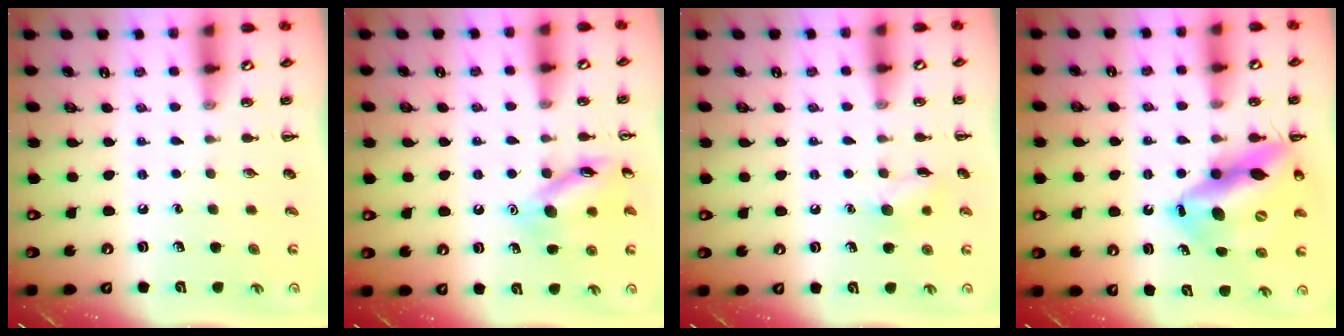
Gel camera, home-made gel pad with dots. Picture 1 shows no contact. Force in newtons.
{"total": 12.0, "press": 11.9, "slide": 0.9}
{"total": 6.9, "press": 6.9, "slide": 0.8}
{"total": 17.5, "press": 16.7, "slide": 5.3}